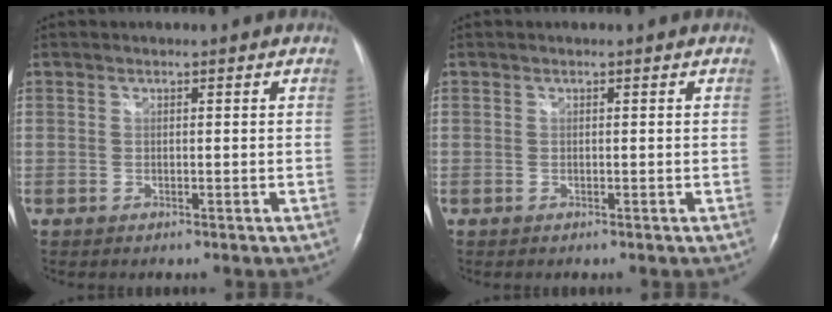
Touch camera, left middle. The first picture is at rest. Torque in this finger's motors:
{"motor_torque": [0.78, -1.06, 0.12, 0.01]}